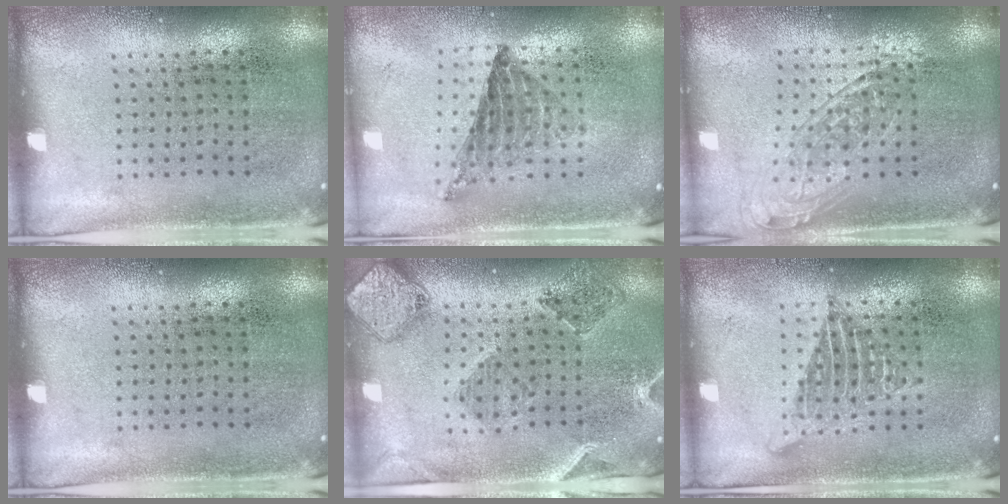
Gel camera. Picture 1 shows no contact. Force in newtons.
{"total": 0.8, "press": 0.8, "slide": 0.1}
{"total": 1.7, "press": 1.4, "slide": 1.0}
{"total": 0.0}
{"total": 0.9, "press": 0.9, "slide": 0.2}
{"total": 1.2, "press": 1.2, "slide": 0.0}